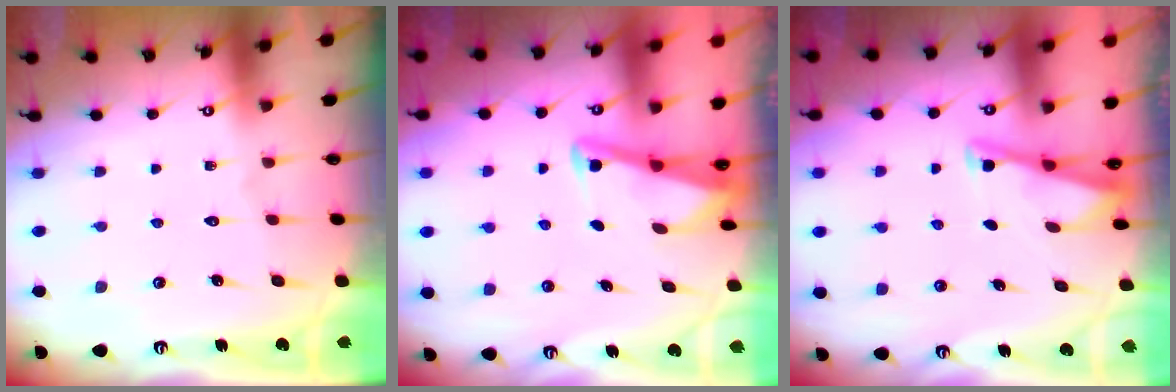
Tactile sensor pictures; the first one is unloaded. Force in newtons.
{"total": 2.9, "press": 2.9, "slide": 0.4}
{"total": 3.2, "press": 3.1, "slide": 0.3}